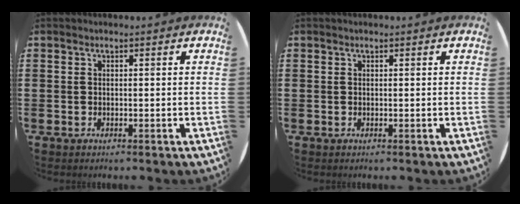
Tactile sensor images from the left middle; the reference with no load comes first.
{"total": 0.0}